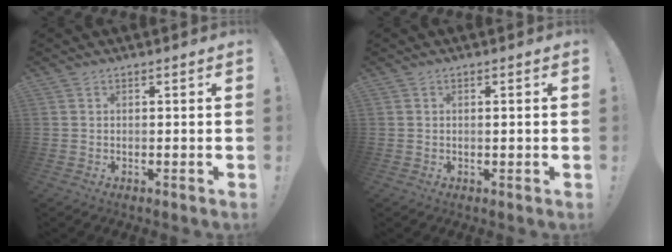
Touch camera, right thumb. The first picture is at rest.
{"total": 0.8, "force": [0.0, -0.2, 0.7], "torque": [-0.008, -0.003, -0.002]}